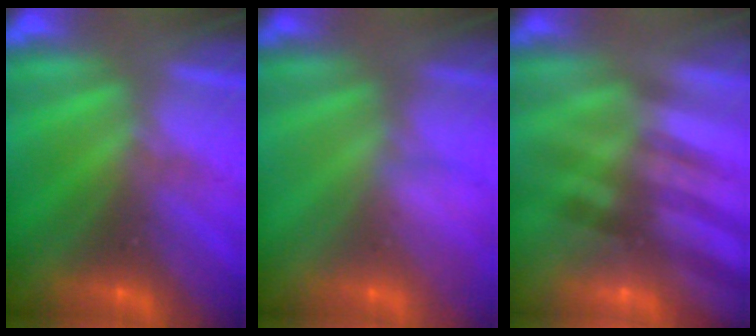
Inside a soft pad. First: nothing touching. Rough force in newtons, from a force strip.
{"total": 3.3}
{"total": 2.4}